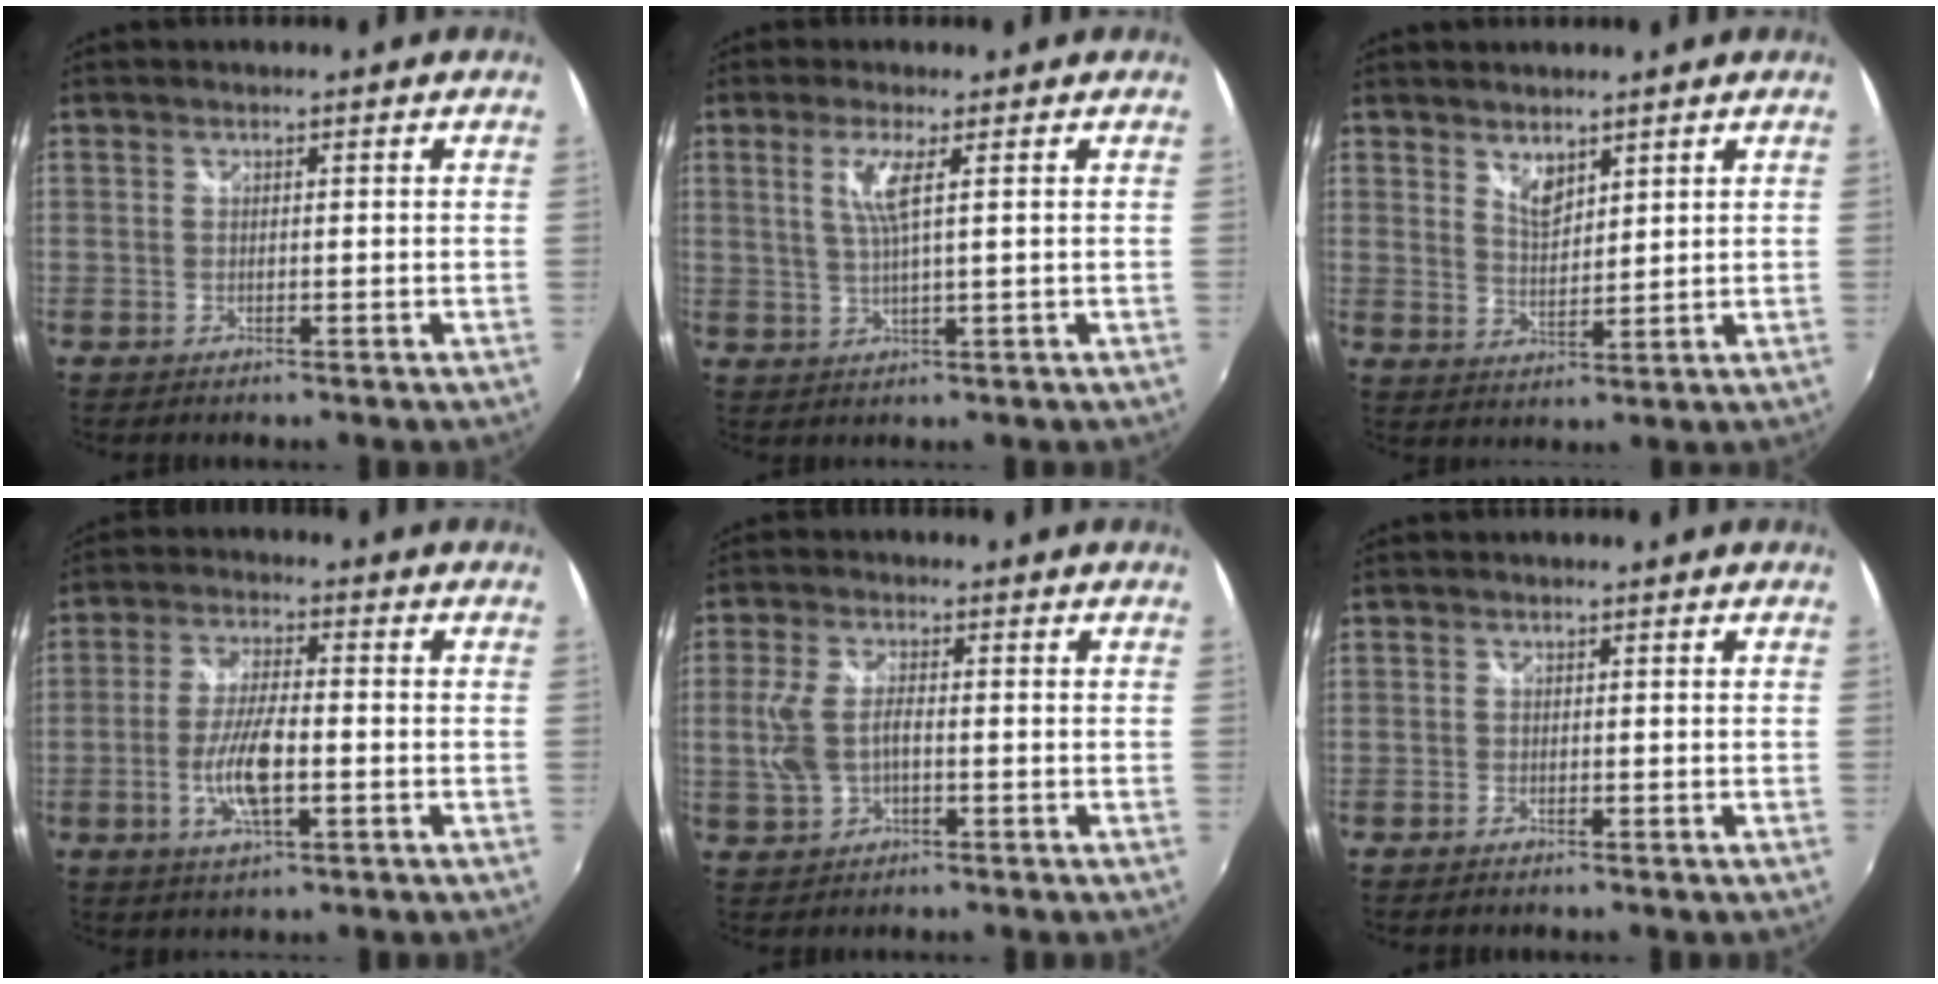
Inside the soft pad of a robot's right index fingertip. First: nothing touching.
{"total": 4.4, "force": [1.5, -0.2, 4.2], "torque": [-0.084, -0.005, 0.031]}
{"total": 4.0, "force": [3.1, 1.5, 2.0], "torque": [-0.030, -0.002, 0.055]}
{"total": 8.7, "force": [-2.5, 2.5, 7.9], "torque": [-0.160, -0.004, -0.047]}
{"total": 6.3, "force": [-0.9, 3.3, 5.2], "torque": [-0.115, 0.000, -0.013]}
{"total": 0.8, "force": [-0.7, 0.4, 0.2], "torque": [-0.007, -0.002, -0.016]}